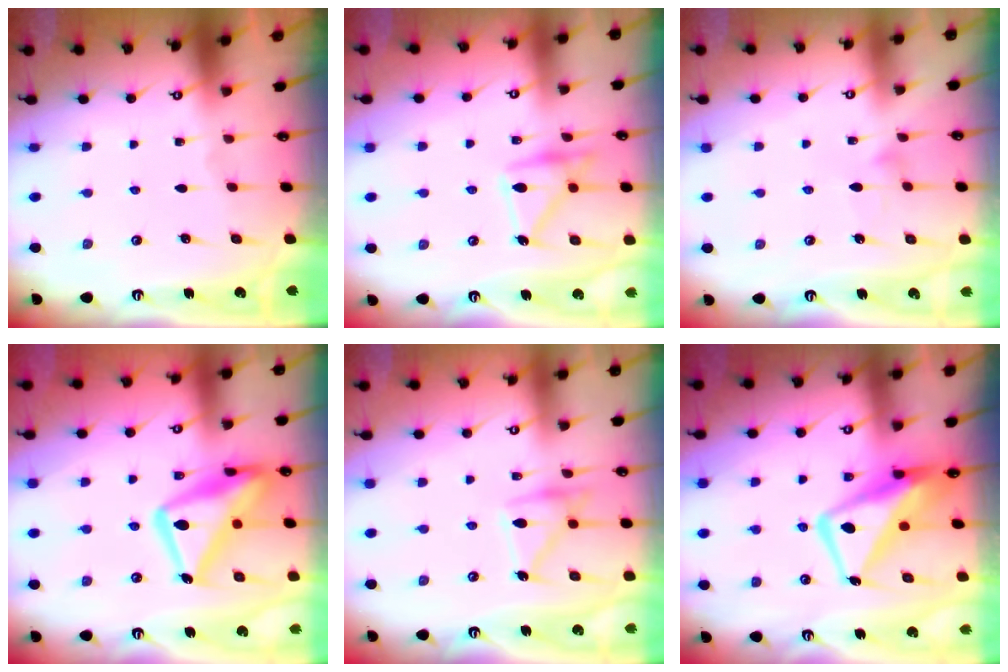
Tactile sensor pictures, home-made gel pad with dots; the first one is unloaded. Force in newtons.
{"total": 16.9, "press": 16.9, "slide": 1.1}
{"total": 4.5, "press": 4.5, "slide": 0.3}
{"total": 20.5, "press": 20.4, "slide": 1.7}
{"total": 14.8, "press": 14.8, "slide": 0.9}
{"total": 12.7, "press": 12.7, "slide": 1.4}